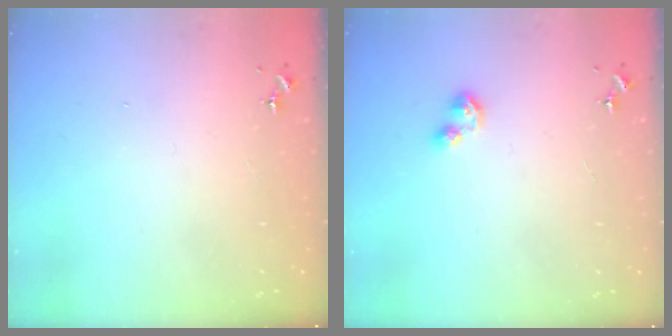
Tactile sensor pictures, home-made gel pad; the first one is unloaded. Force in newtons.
{"total": 3.7, "press": 3.7, "slide": 0.4}